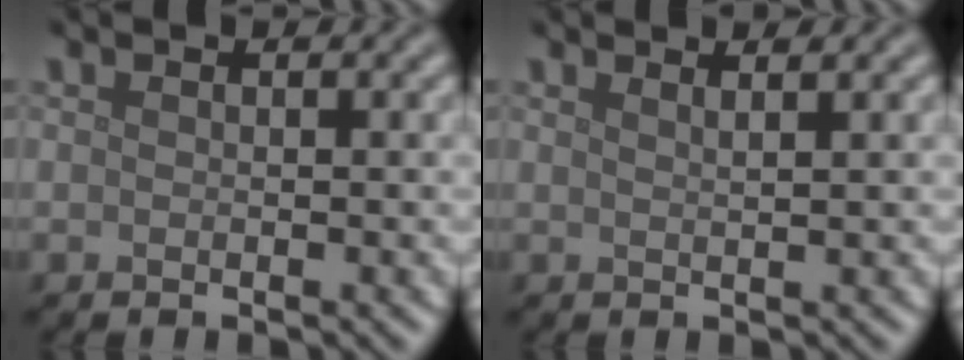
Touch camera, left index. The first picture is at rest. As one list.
[{"total": 2.0, "force": [1.4, 0.8, 1.2], "torque": [0.005, 0.004, -0.004]}]